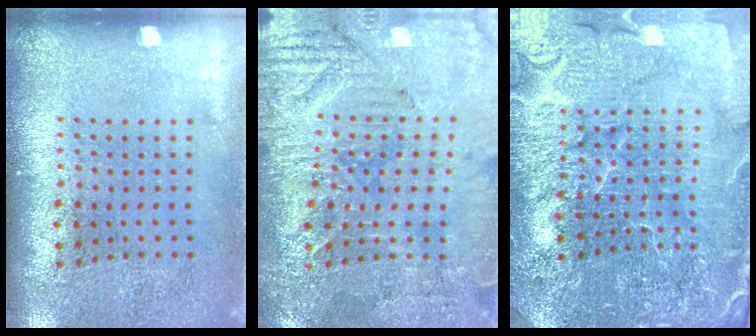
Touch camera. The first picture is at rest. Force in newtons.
{"total": 3.4, "press": 3.4, "slide": 0.6}
{"total": 5.0, "press": 4.7, "slide": 1.7}